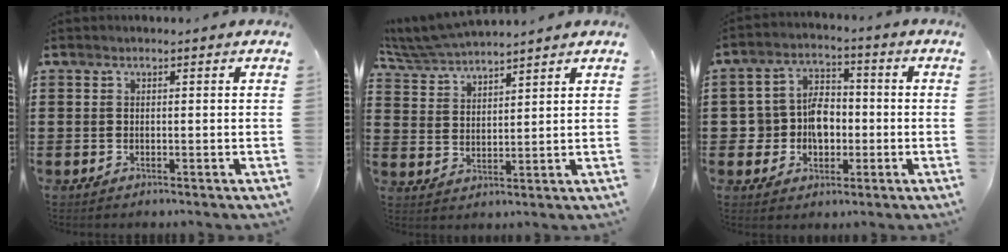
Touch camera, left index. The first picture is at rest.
{"total": 5.7, "force": [5.6, 0.2, 1.2], "torque": [-0.045, -0.020, 0.101]}
{"total": 6.4, "force": [-1.0, 5.5, 3.2], "torque": [-0.082, 0.013, -0.019]}